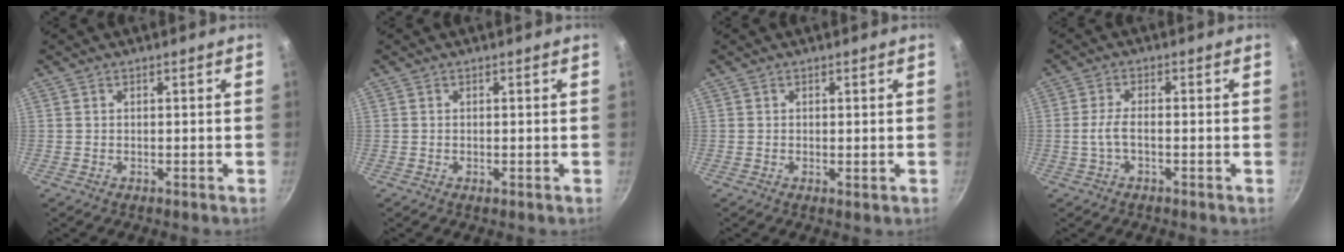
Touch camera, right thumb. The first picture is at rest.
{"total": 0.0}
{"total": 0.6, "force": [0.1, 0.3, 0.5], "torque": [-0.009, -0.003, 0.001]}
{"total": 3.8, "force": [-1.0, 1.5, 3.3], "torque": [-0.070, 0.014, -0.024]}